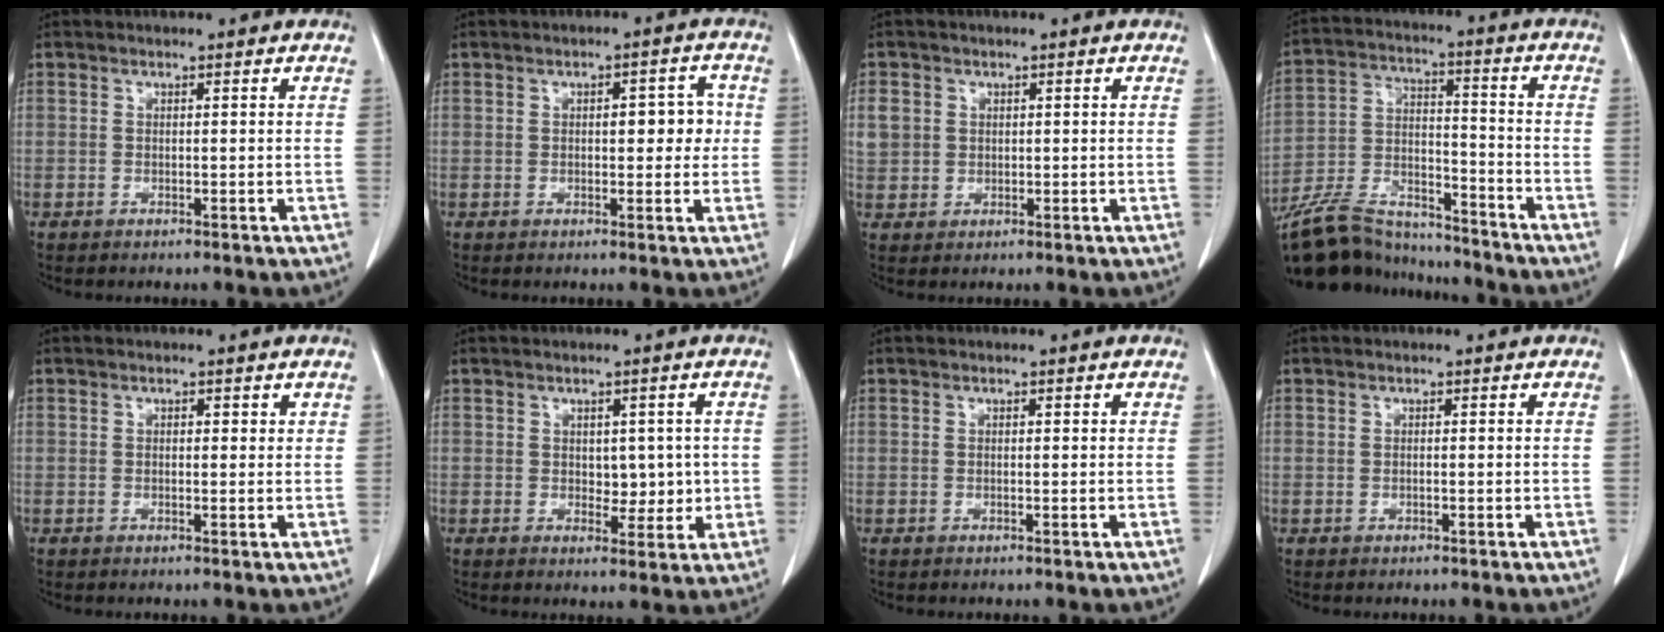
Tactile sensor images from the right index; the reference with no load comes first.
{"total": 5.5, "force": [0.5, 2.6, 4.9], "torque": [-0.062, 0.021, 0.009]}
{"total": 9.5, "force": [1.6, 8.7, 3.5], "torque": [-0.129, 0.026, 0.047]}
{"total": 19.7, "force": [-17.7, 5.5, 6.7], "torque": [-0.167, 0.003, -0.303]}
{"total": 1.8, "force": [0.7, 1.1, 1.2], "torque": [-0.023, 0.003, 0.008]}
{"total": 5.2, "force": [0.2, 3.3, 4.0], "torque": [-0.052, 0.008, 0.016]}
{"total": 0.6, "force": [0.1, 0.3, 0.4], "torque": [-0.012, 0.001, 0.003]}
{"total": 0.6, "force": [-0.1, 0.3, 0.5], "torque": [-0.015, 0.002, 0.000]}